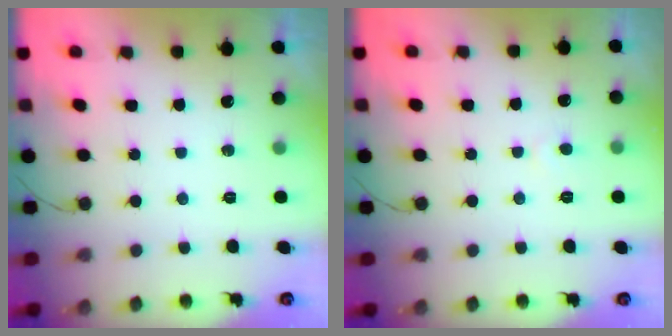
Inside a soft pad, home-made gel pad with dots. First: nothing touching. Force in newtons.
{"total": 3.6, "press": 3.6, "slide": 0.3}